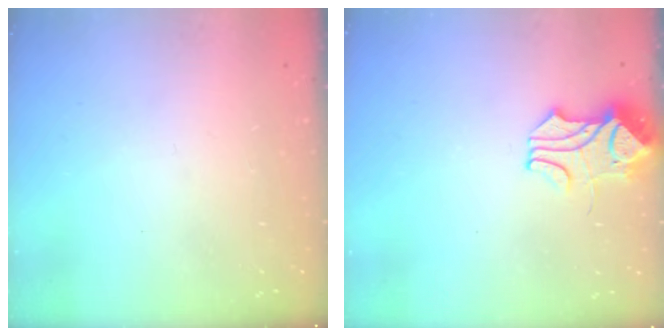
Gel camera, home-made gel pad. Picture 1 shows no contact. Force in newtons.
{"total": 1.9, "press": 1.8, "slide": 0.7}